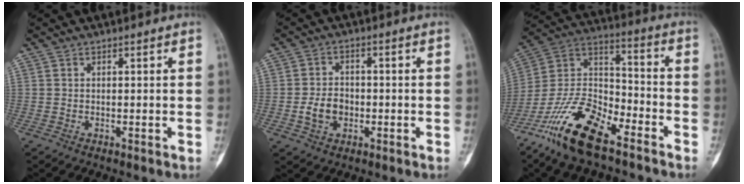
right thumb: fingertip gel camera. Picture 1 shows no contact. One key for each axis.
{"total": 5.6, "fx": -1.3, "fy": 4.3, "fz": 3.4, "tx": -0.049, "ty": 0.012, "tz": -0.024}
{"total": 18.1, "fx": -12.1, "fy": 7.3, "fz": 11.3, "tx": -0.213, "ty": 0.076, "tz": -0.228}